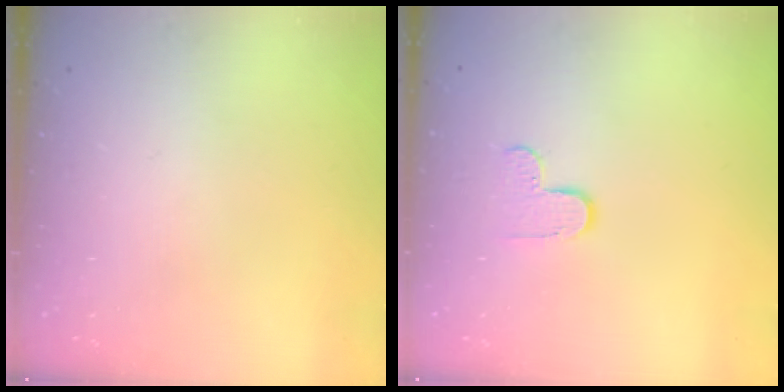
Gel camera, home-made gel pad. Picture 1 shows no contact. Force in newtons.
{"total": 4.7, "press": 4.6, "slide": 0.4}